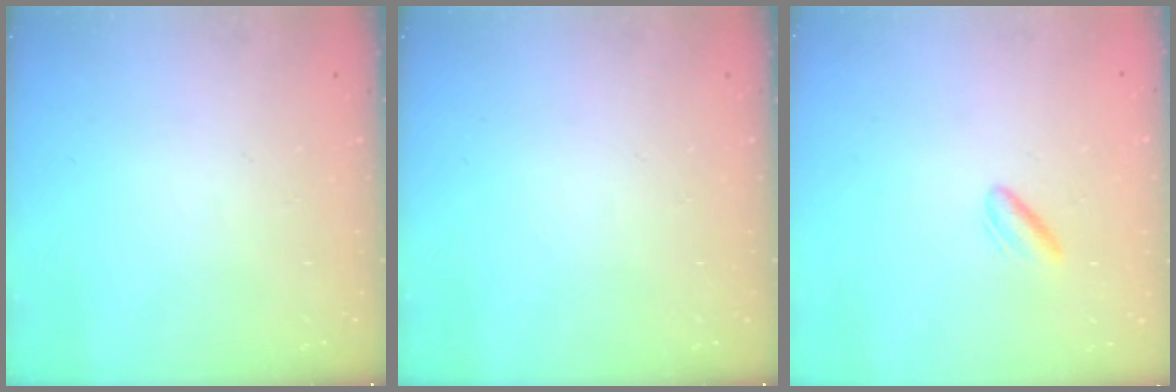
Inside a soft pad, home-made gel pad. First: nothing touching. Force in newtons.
{"total": 0.0}
{"total": 2.9, "press": 2.6, "slide": 1.3}